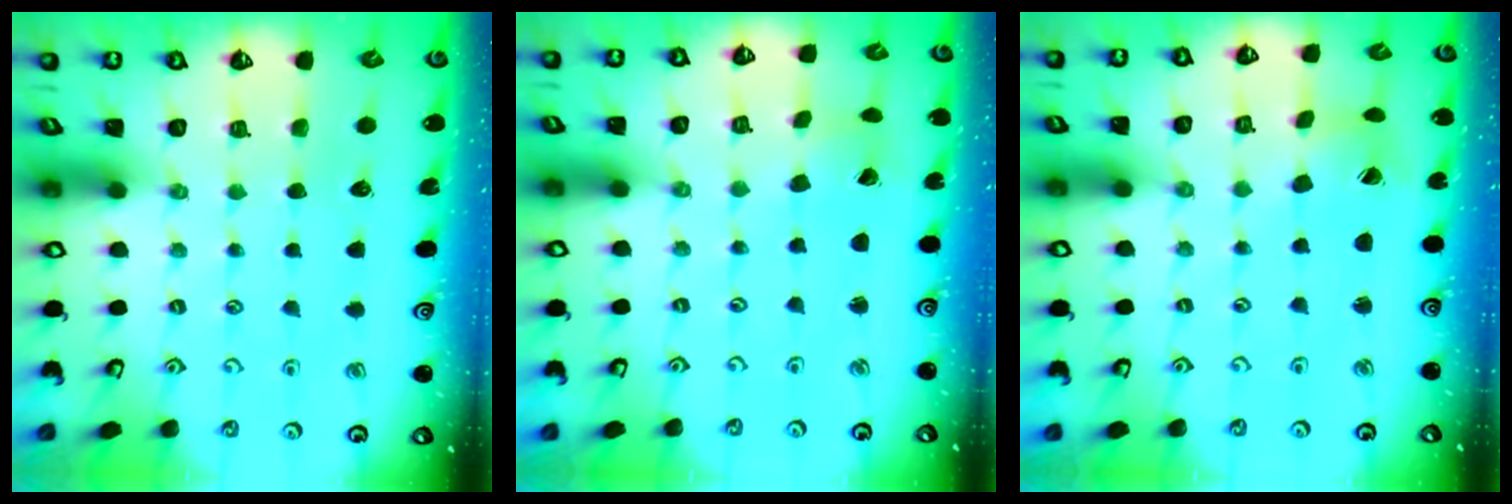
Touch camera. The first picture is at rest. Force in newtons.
{"total": 2.4, "press": 2.4, "slide": 0.3}
{"total": 4.3, "press": 4.3, "slide": 0.5}